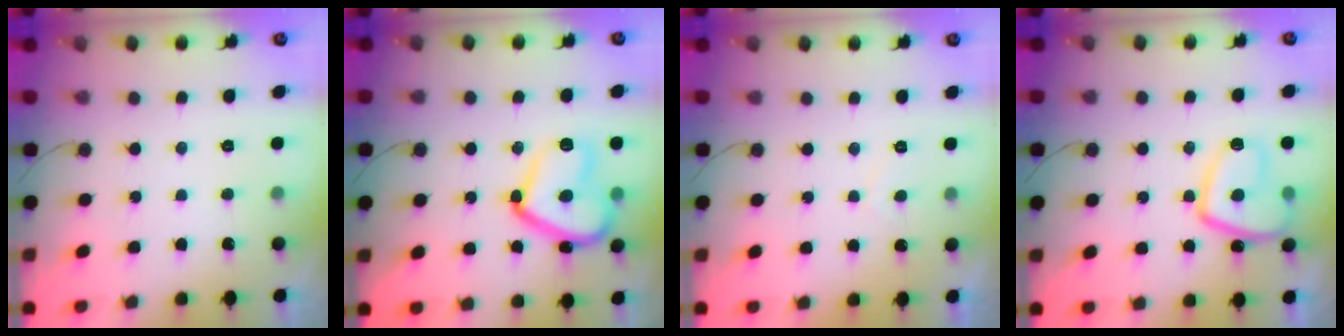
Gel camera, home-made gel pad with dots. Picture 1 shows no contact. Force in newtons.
{"total": 16.9, "press": 16.8, "slide": 1.5}
{"total": 0.6, "press": 0.0, "slide": 0.6}
{"total": 12.1, "press": 12.0, "slide": 1.1}